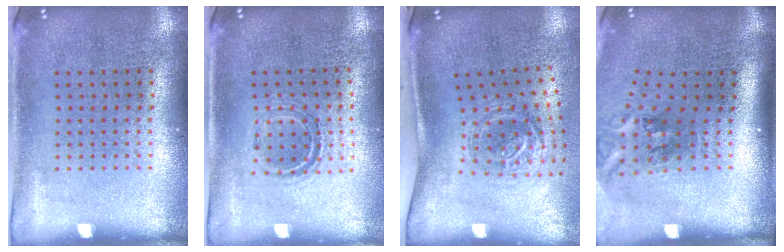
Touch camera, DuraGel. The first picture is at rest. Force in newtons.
{"total": 1.0, "press": 1.0, "slide": 0.3}
{"total": 1.8, "press": 1.2, "slide": 1.3}
{"total": 2.1, "press": 1.3, "slide": 1.6}